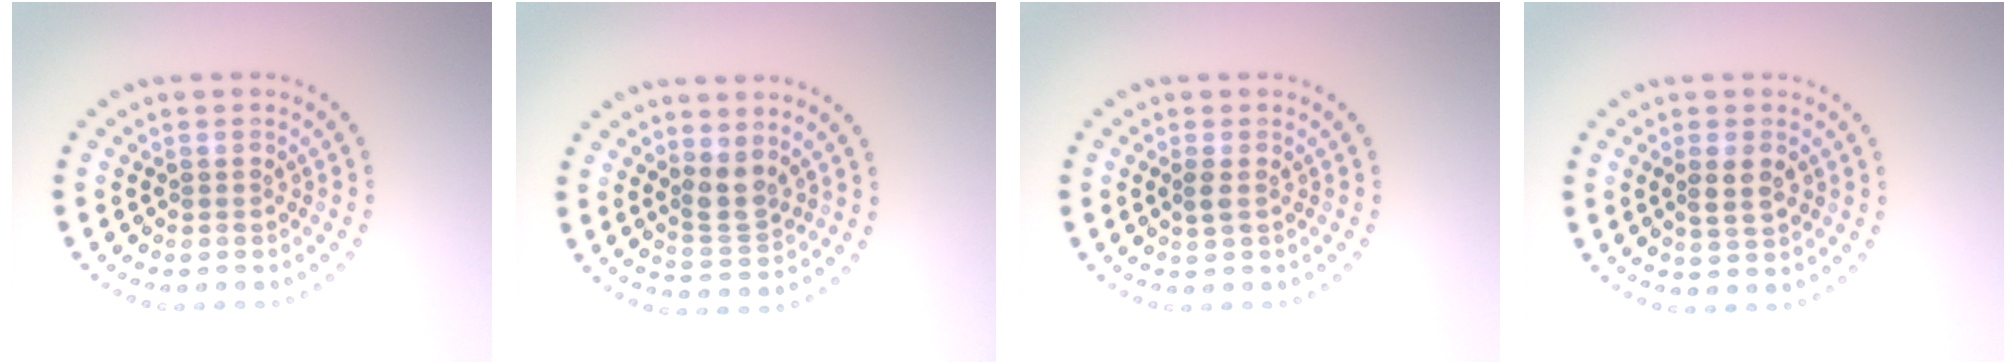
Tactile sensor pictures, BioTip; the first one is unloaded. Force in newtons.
{"total": 2.4, "press": 1.9, "slide": 1.5}
{"total": 1.0, "press": 0.9, "slide": 0.3}
{"total": 2.4, "press": 2.3, "slide": 0.5}